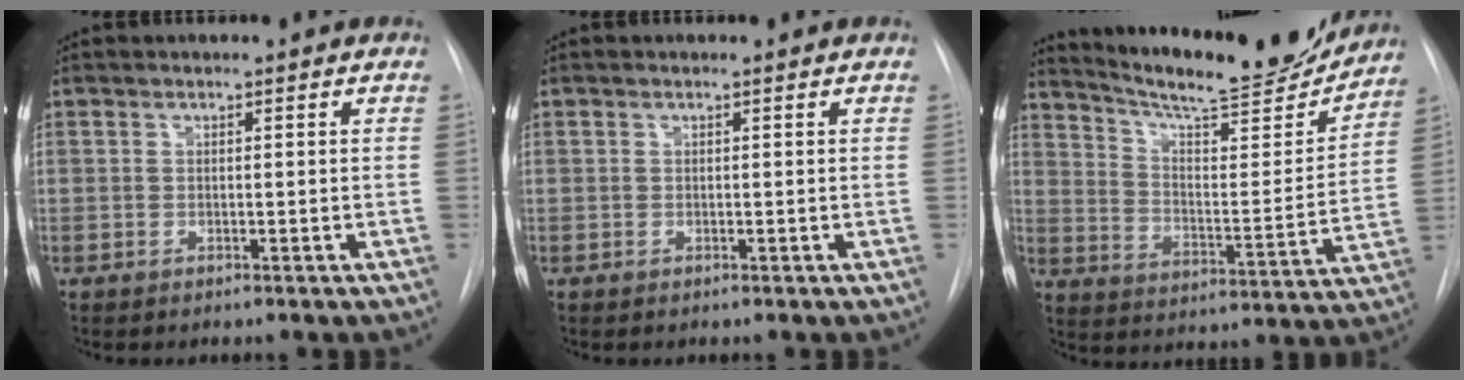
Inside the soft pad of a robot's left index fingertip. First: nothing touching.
{"total": 0.0}
{"total": 20.9, "force": [19.2, 2.5, 7.9], "torque": [-0.127, -0.035, 0.274]}